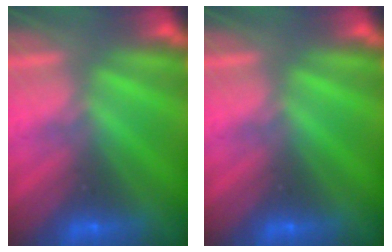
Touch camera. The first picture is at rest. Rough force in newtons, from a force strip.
{"total": 0.0}